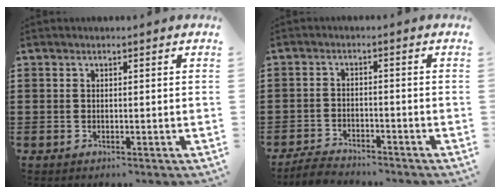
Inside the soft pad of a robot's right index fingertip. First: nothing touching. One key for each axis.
{"total": 3.2, "fx": -3.2, "fy": 0.3, "fz": 0.1, "tx": -0.014, "ty": 0.003, "tz": -0.070}